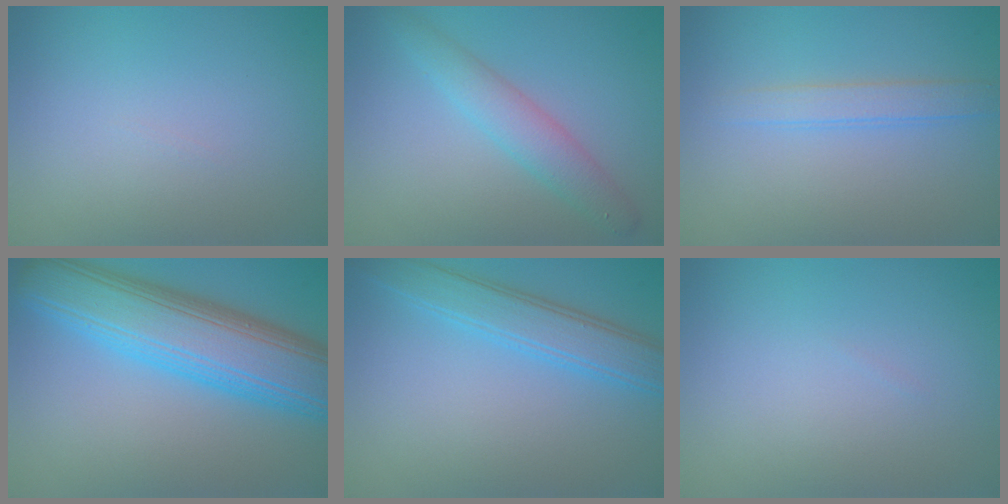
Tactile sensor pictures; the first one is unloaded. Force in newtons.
{"total": 3.1, "press": 3.1, "slide": 0.1}
{"total": 1.9, "press": 1.9, "slide": 0.0}
{"total": 10.6, "press": 10.6, "slide": 0.2}
{"total": 4.0, "press": 4.0, "slide": 0.1}
{"total": 0.0}